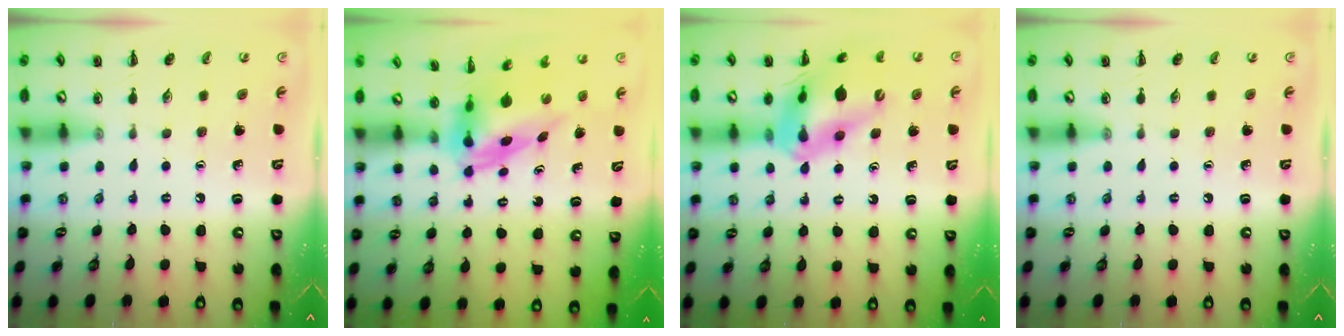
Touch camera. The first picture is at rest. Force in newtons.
{"total": 3.9, "press": 3.8, "slide": 1.0}
{"total": 17.4, "press": 17.1, "slide": 3.1}
{"total": 0.0}